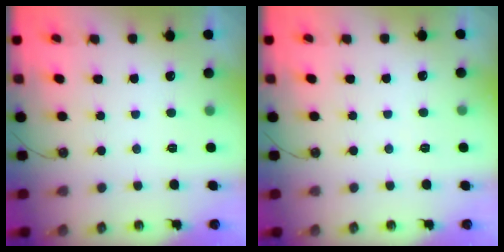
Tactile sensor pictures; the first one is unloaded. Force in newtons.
{"total": 2.6, "press": 2.6, "slide": 0.5}